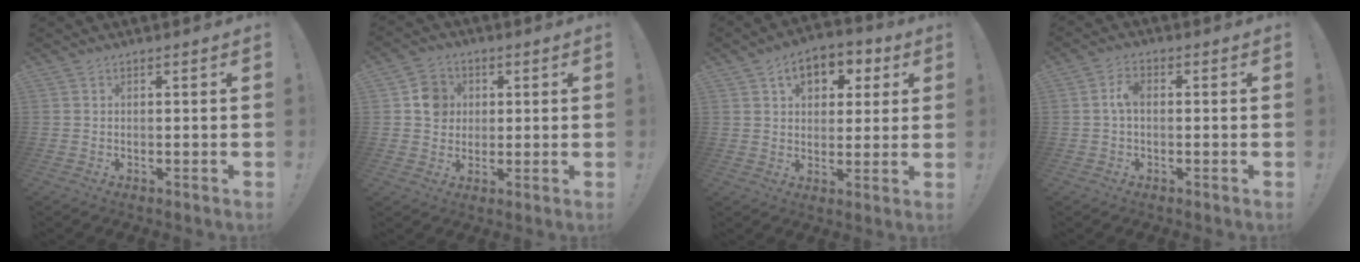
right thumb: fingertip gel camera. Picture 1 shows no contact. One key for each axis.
{"total": 8.2, "fx": 1.6, "fy": 7.6, "fz": 2.5, "tx": -0.020, "ty": 0.000, "tz": 0.034}
{"total": 10.0, "fx": 4.3, "fy": 7.0, "fz": 5.7, "tx": -0.077, "ty": -0.014, "tz": 0.077}
{"total": 4.4, "fx": -0.1, "fy": 2.4, "fz": 3.7, "tx": -0.076, "ty": 0.010, "tz": -0.002}